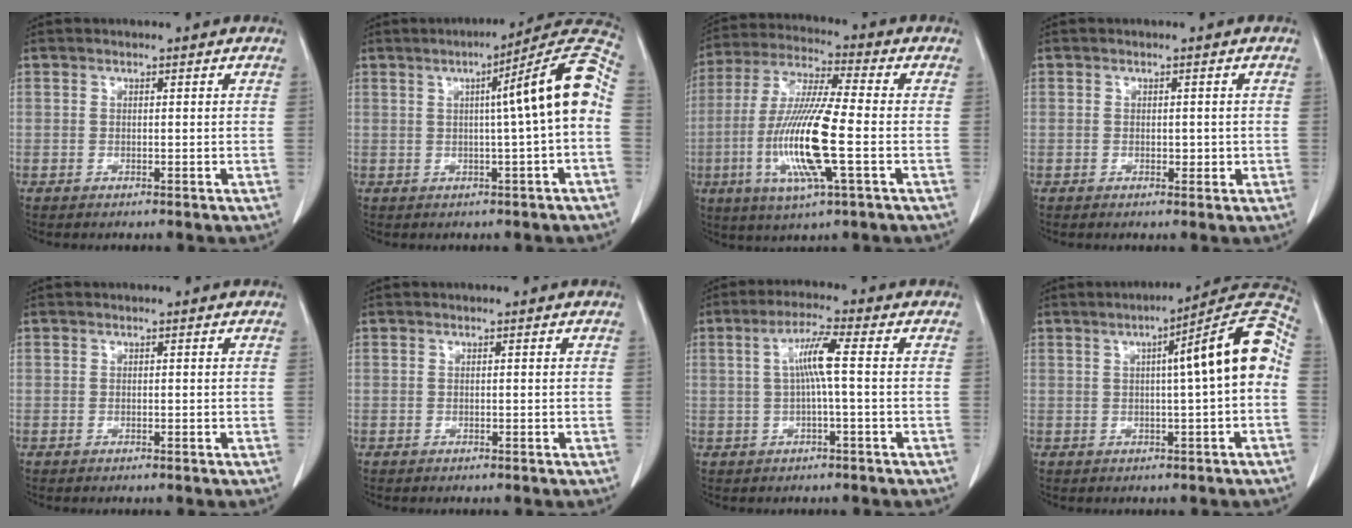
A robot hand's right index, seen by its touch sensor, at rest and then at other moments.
{"total": 11.9, "force": [0.7, -0.7, 11.9], "torque": [-0.154, 0.031, 0.002]}
{"total": 15.0, "force": [-3.2, 0.9, 14.6], "torque": [-0.302, -0.015, -0.065]}
{"total": 1.2, "force": [0.0, 0.9, 0.9], "torque": [-0.007, 0.000, 0.002]}
{"total": 0.0}
{"total": 0.0}
{"total": 5.4, "force": [0.5, -0.2, 5.4], "torque": [-0.103, 0.013, 0.011]}
{"total": 11.5, "force": [0.8, 0.2, 11.4], "torque": [-0.152, 0.034, 0.004]}